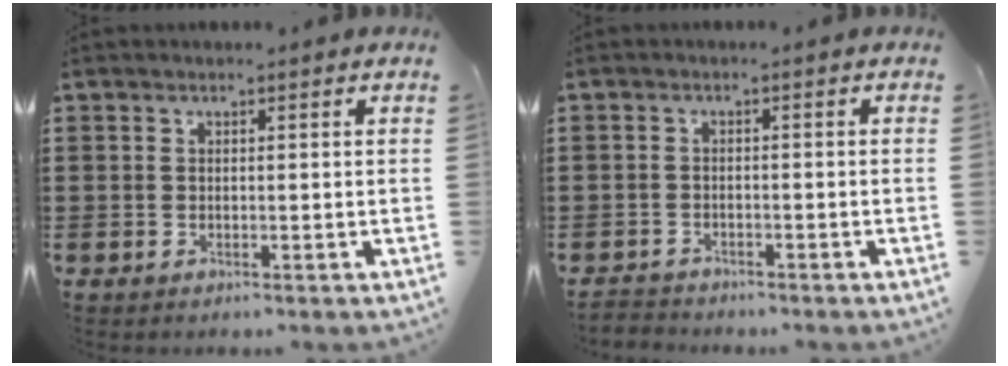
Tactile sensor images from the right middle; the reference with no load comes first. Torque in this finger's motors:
{"motor_torque": [0.22, 0.00, -0.01, 0.00]}